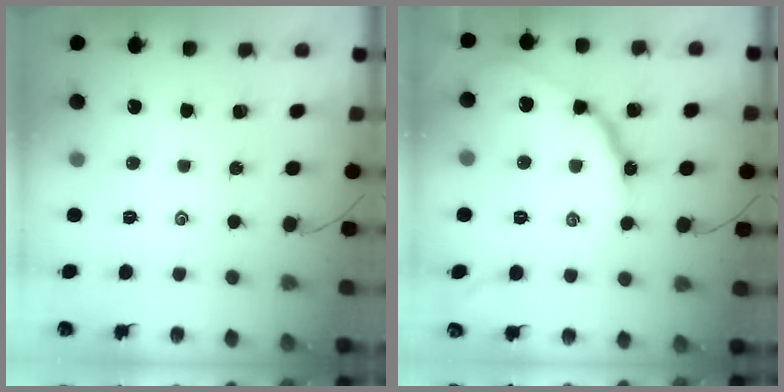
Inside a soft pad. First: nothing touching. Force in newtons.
{"total": 10.2, "press": 10.2, "slide": 0.3}